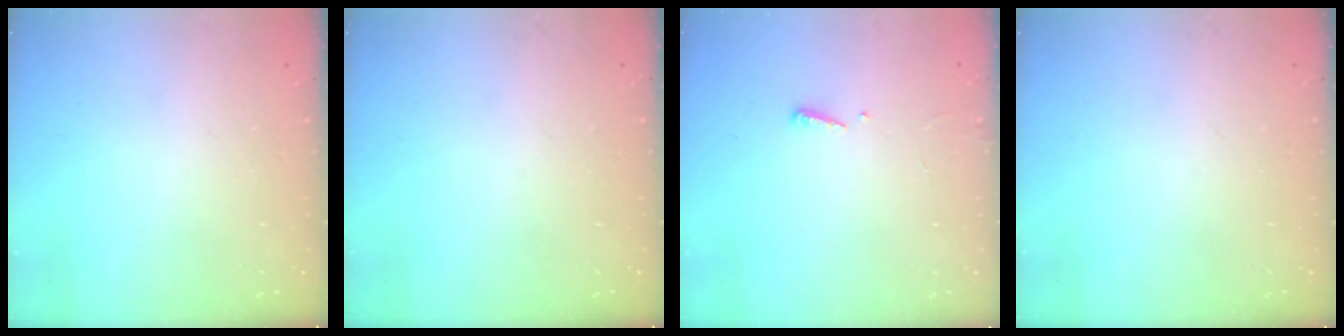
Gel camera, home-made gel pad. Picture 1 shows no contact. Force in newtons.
{"total": 0.0}
{"total": 2.4, "press": 2.4, "slide": 0.2}
{"total": 0.0}